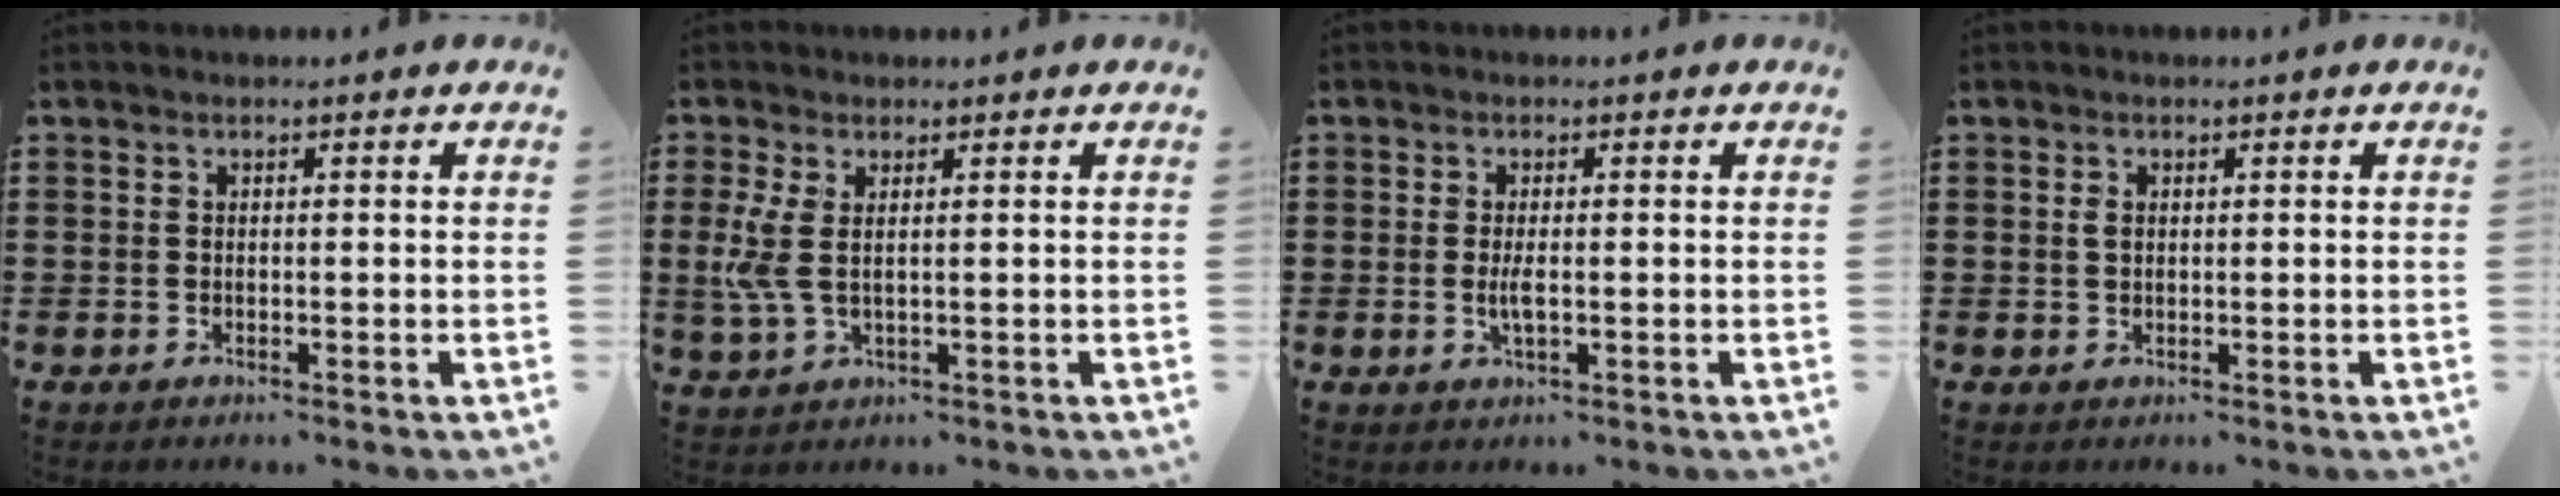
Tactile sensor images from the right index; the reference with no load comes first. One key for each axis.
{"total": 4.4, "fx": 0.5, "fy": 1.7, "fz": 4.0, "tx": -0.109, "ty": -0.010, "tz": 0.002}
{"total": 2.1, "fx": -0.3, "fy": 0.5, "fz": 2.0, "tx": -0.043, "ty": -0.004, "tz": -0.009}
{"total": 1.2, "fx": 0.4, "fy": 0.8, "fz": 0.8, "tx": -0.019, "ty": 0.006, "tz": 0.007}